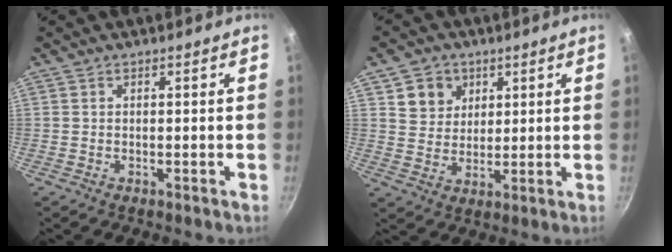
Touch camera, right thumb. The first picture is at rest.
{"total": 7.1, "force": [3.3, 5.9, 2.1], "torque": [-0.008, -0.016, 0.062]}